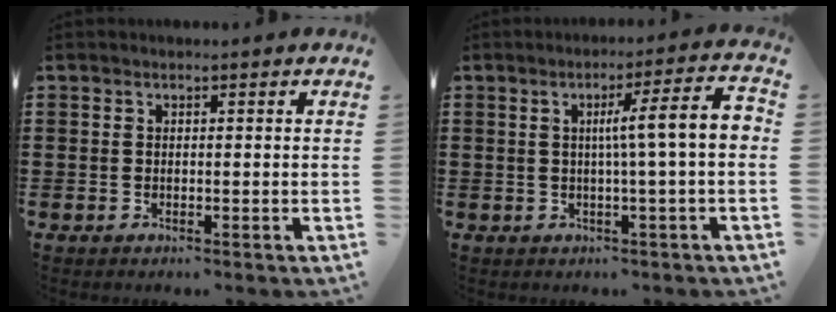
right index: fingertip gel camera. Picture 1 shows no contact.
{"total": 7.7, "force": [0.5, -0.1, 7.7], "torque": [-0.125, -0.010, -0.002]}